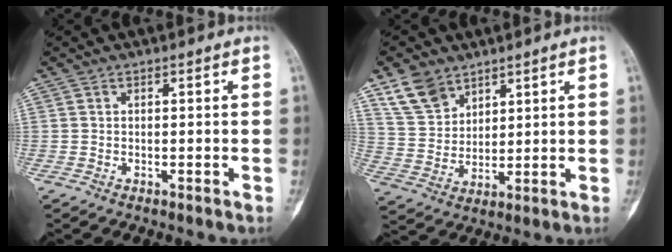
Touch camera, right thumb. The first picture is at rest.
{"total": 8.5, "force": [5.9, 5.3, 3.0], "torque": [-0.043, -0.023, 0.126]}